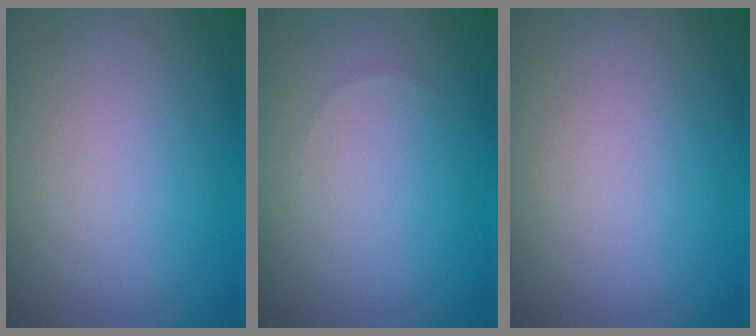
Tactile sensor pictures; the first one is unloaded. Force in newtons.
{"total": 0.0}
{"total": 0.0}